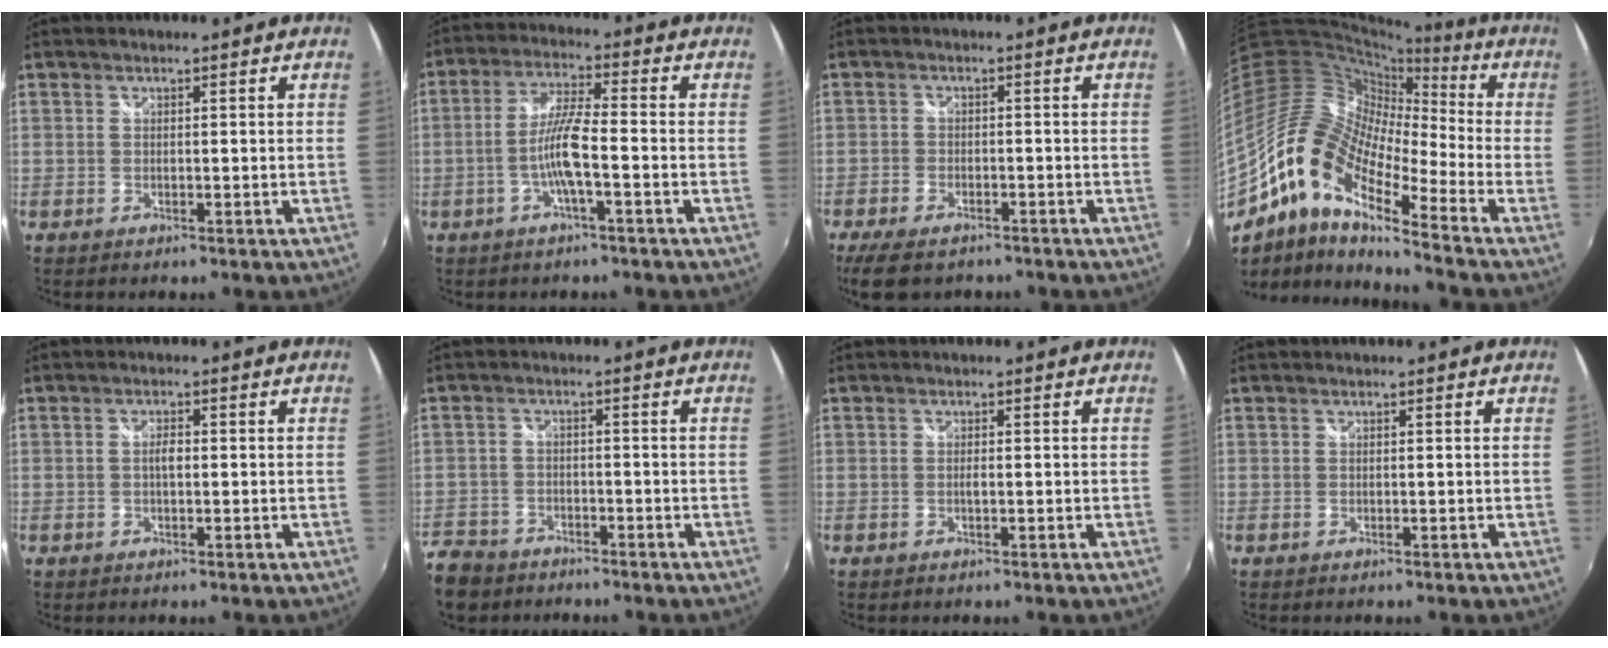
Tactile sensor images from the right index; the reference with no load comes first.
{"total": 7.3, "force": [-2.5, 0.4, 6.8], "torque": [-0.140, 0.004, -0.048]}
{"total": 9.0, "force": [-6.7, 4.1, 4.3], "torque": [-0.111, -0.021, -0.113]}
{"total": 16.6, "force": [-9.5, 5.4, 12.5], "torque": [-0.203, -0.005, -0.203]}
{"total": 1.7, "force": [-0.1, 0.7, 1.5], "torque": [-0.027, 0.005, -0.004]}
{"total": 9.7, "force": [-6.6, 6.6, 2.6], "torque": [-0.103, 0.002, -0.118]}
{"total": 0.6, "force": [-0.1, 0.1, 0.6], "torque": [-0.012, -0.001, -0.003]}
{"total": 0.0}